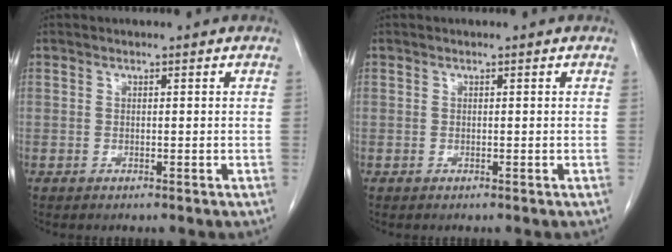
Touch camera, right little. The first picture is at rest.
{"total": 0.0}